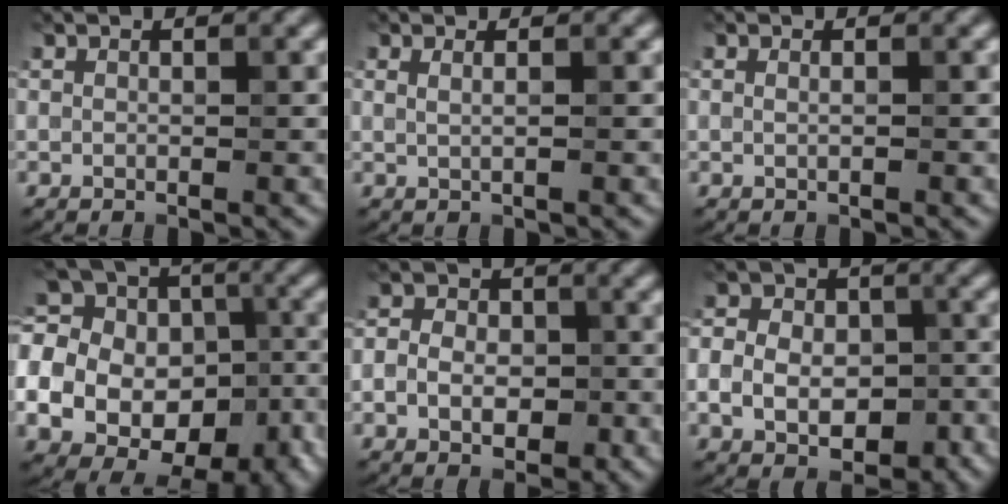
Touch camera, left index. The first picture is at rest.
{"total": 1.8, "force": [0.7, 0.9, 1.4], "torque": [-0.006, -0.006, -0.005]}
{"total": 0.9, "force": [0.3, 0.4, 0.7], "torque": [-0.004, -0.007, -0.001]}
{"total": 18.4, "force": [-6.1, 14.9, 9.0], "torque": [-0.200, -0.019, -0.081]}
{"total": 4.8, "force": [-0.8, 3.6, 3.1], "torque": [-0.030, 0.000, -0.027]}
{"total": 8.9, "force": [-2.5, 6.7, 5.3], "torque": [-0.067, 0.000, -0.061]}